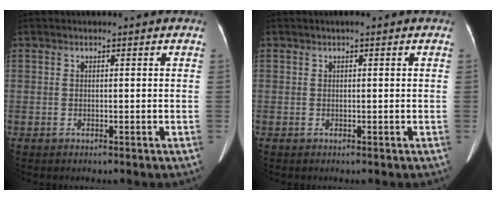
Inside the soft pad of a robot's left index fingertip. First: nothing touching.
{"total": 0.7, "force": [0.4, 0.3, 0.4], "torque": [-0.006, 0.014, 0.004]}